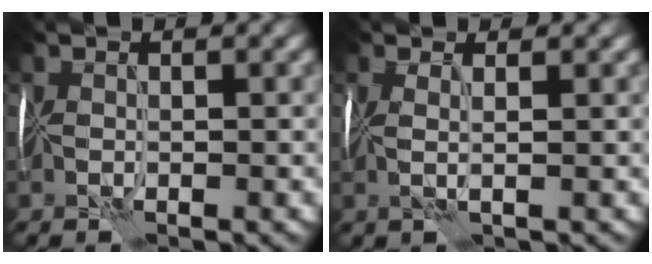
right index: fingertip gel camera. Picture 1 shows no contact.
{"total": 1.1, "force": [0.5, 0.2, 0.9], "torque": [-0.016, 0.005, 0.000]}